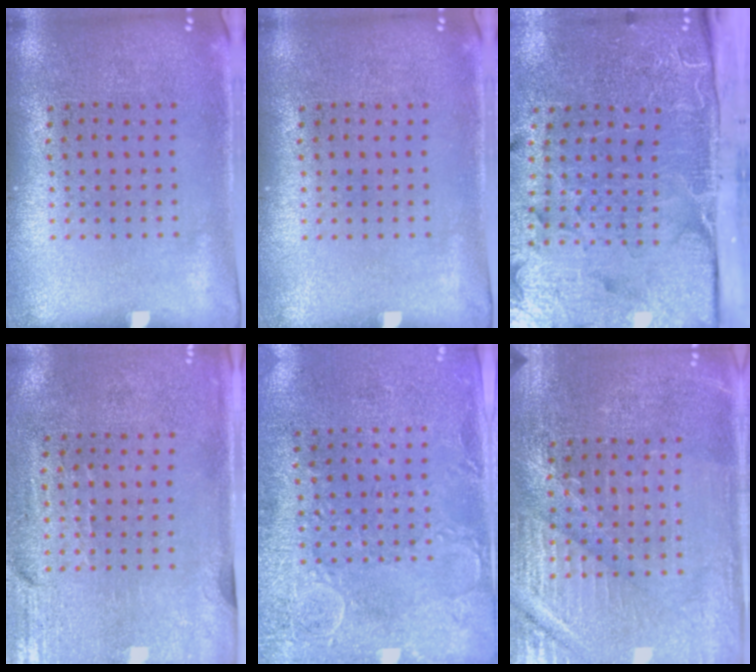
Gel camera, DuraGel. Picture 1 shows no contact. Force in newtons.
{"total": 0.0}
{"total": 5.1, "press": 3.9, "slide": 3.3}
{"total": 3.0, "press": 2.5, "slide": 1.6}
{"total": 2.9, "press": 2.3, "slide": 1.7}
{"total": 3.9, "press": 3.7, "slide": 1.0}